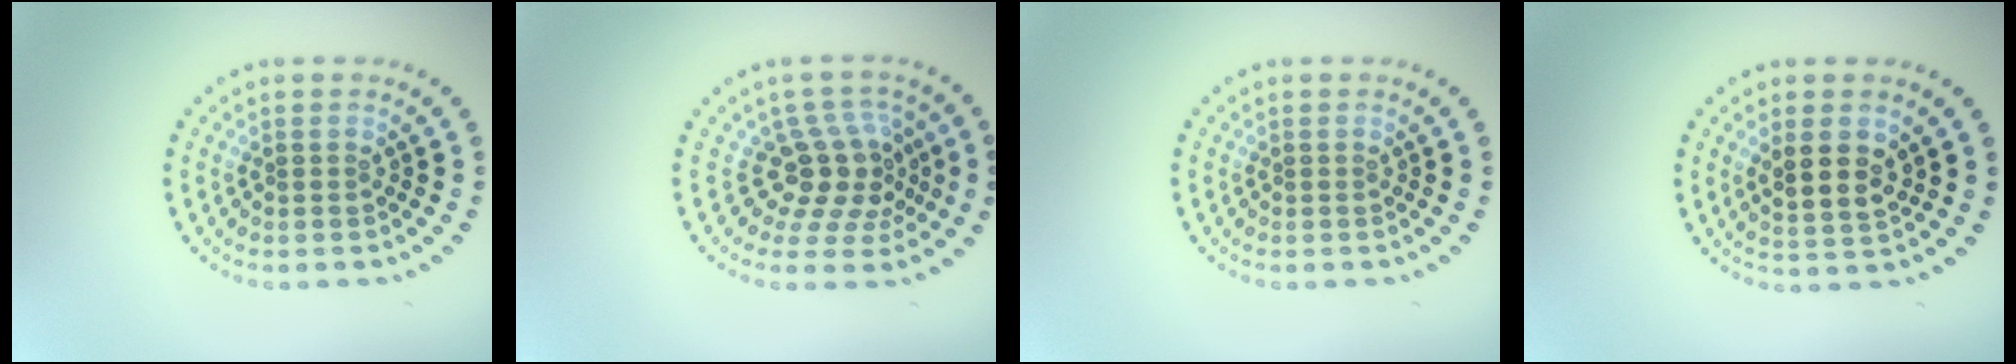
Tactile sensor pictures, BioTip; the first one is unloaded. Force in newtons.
{"total": 4.3, "press": 3.2, "slide": 2.9}
{"total": 0.0}
{"total": 2.8, "press": 2.7, "slide": 0.7}